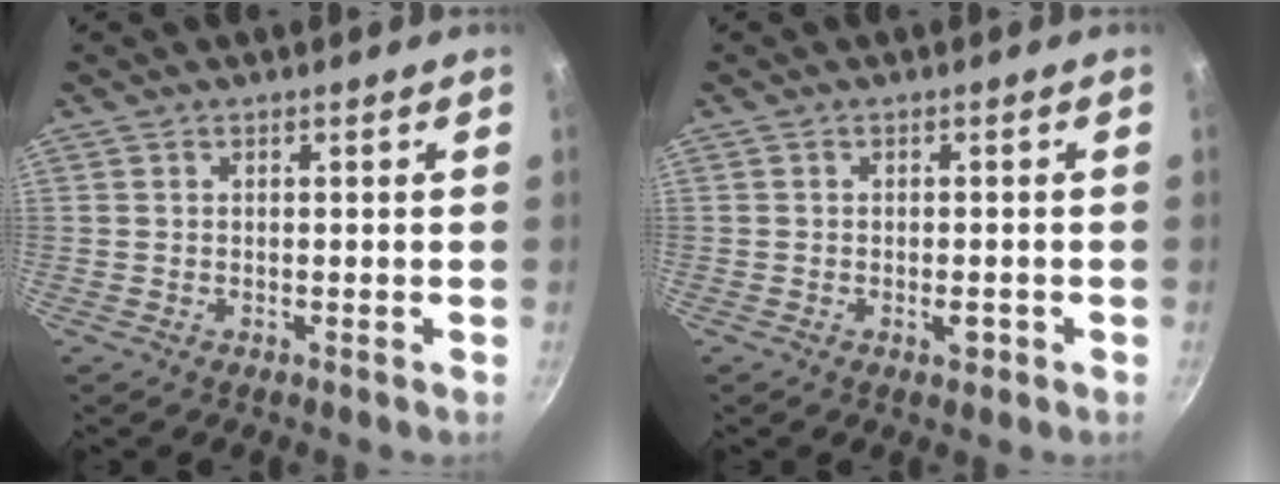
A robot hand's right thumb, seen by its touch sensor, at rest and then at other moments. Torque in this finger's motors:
{"motor_torque": [3.36, 1.65, 0.70, -1.00, 0.06]}